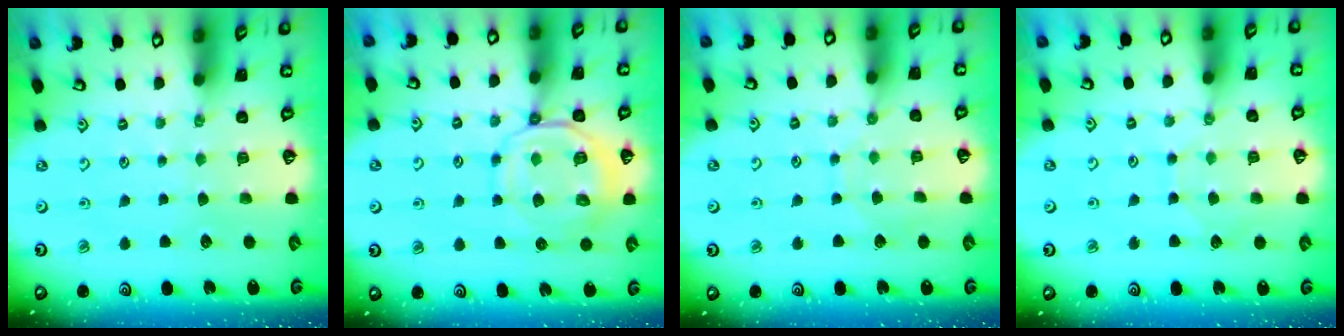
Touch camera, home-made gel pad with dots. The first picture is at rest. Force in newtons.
{"total": 10.4, "press": 10.4, "slide": 1.2}
{"total": 5.1, "press": 5.1, "slide": 0.4}
{"total": 4.8, "press": 4.8, "slide": 0.4}